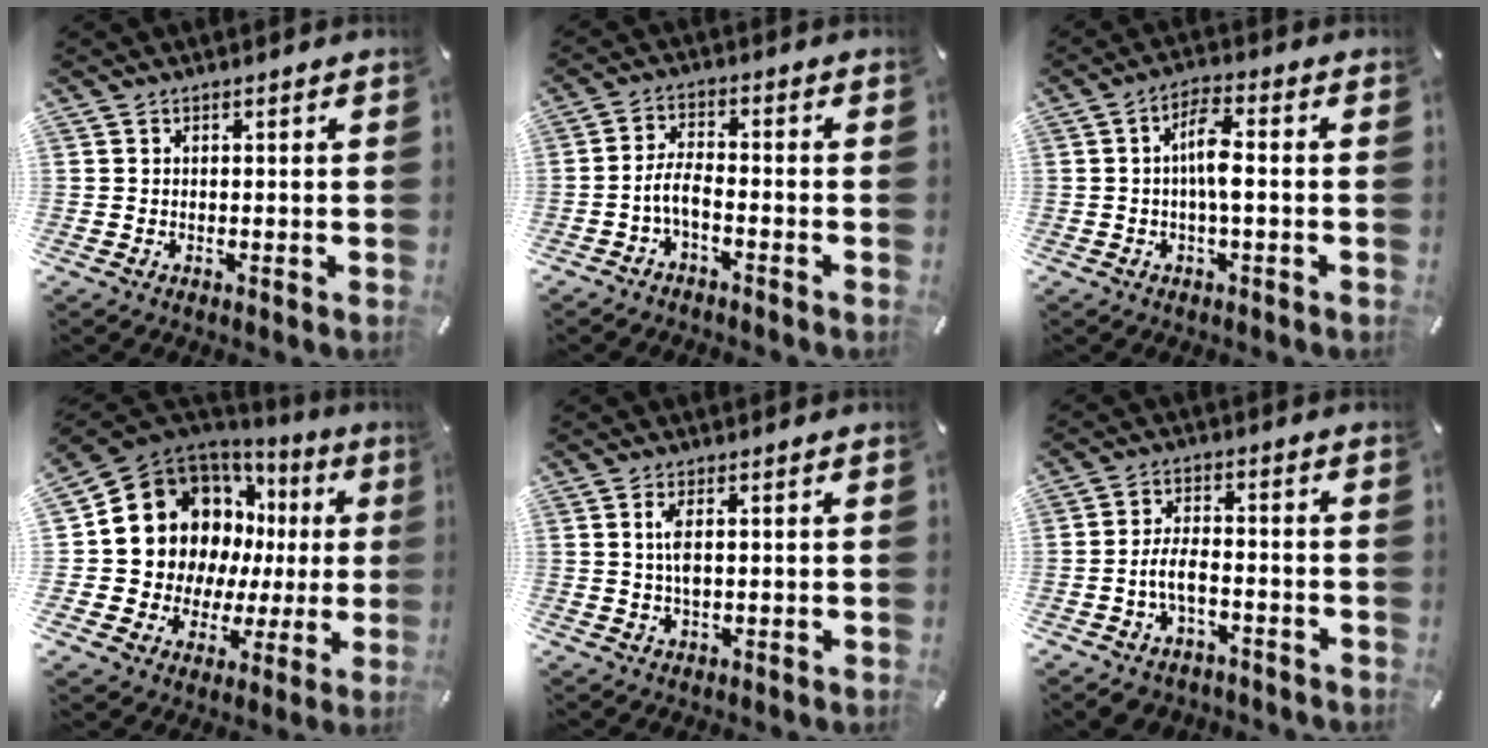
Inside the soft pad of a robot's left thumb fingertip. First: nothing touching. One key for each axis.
{"total": 5.1, "fx": -2.6, "fy": 2.0, "fz": 3.9, "tx": -0.086, "ty": 0.007, "tz": -0.052}
{"total": 6.8, "fx": -0.6, "fy": 2.1, "fz": 6.5, "tx": -0.123, "ty": 0.011, "tz": -0.013}
{"total": 15.1, "fx": 5.3, "fy": 12.8, "fz": 6.0, "tx": -0.104, "ty": -0.056, "tz": 0.117}
{"total": 3.5, "fx": 0.6, "fy": 1.2, "fz": 3.2, "tx": -0.065, "ty": -0.004, "tz": 0.004}
{"total": 6.7, "fx": -3.2, "fy": 4.2, "fz": 4.2, "tx": -0.080, "ty": 0.023, "tz": -0.057}